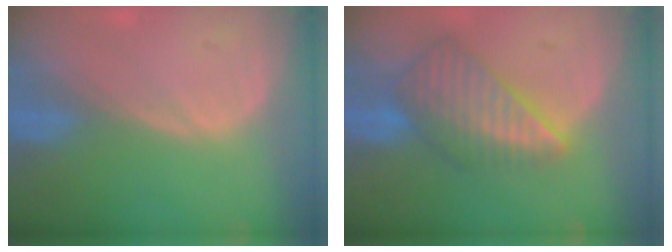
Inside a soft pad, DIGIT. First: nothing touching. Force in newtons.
{"total": 8.8, "press": 7.6, "slide": 4.4}